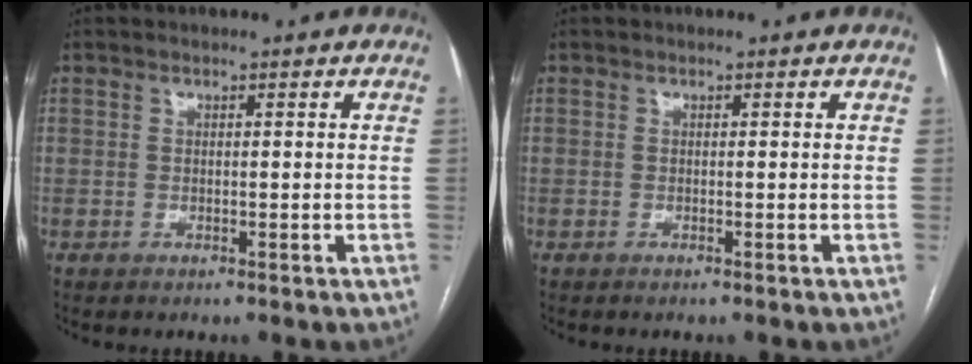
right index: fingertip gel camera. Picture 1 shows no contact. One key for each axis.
{"total": 0.0}